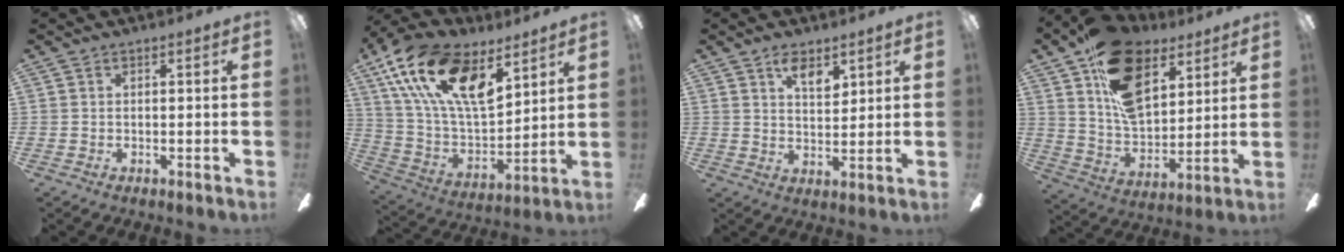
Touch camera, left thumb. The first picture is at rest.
{"total": 22.1, "force": [12.1, 10.7, 15.1], "torque": [-0.302, -0.053, 0.214]}
{"total": 5.9, "force": [3.9, 2.7, 3.6], "torque": [-0.048, -0.017, 0.064]}
{"total": 20.5, "force": [11.1, 12.3, 12.2], "torque": [-0.201, -0.047, 0.204]}